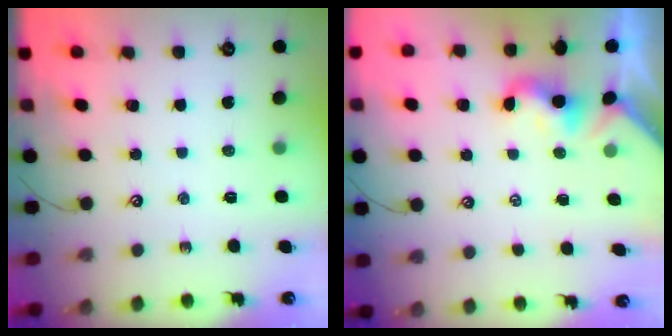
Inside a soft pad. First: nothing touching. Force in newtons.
{"total": 2.2, "press": 2.1, "slide": 0.5}